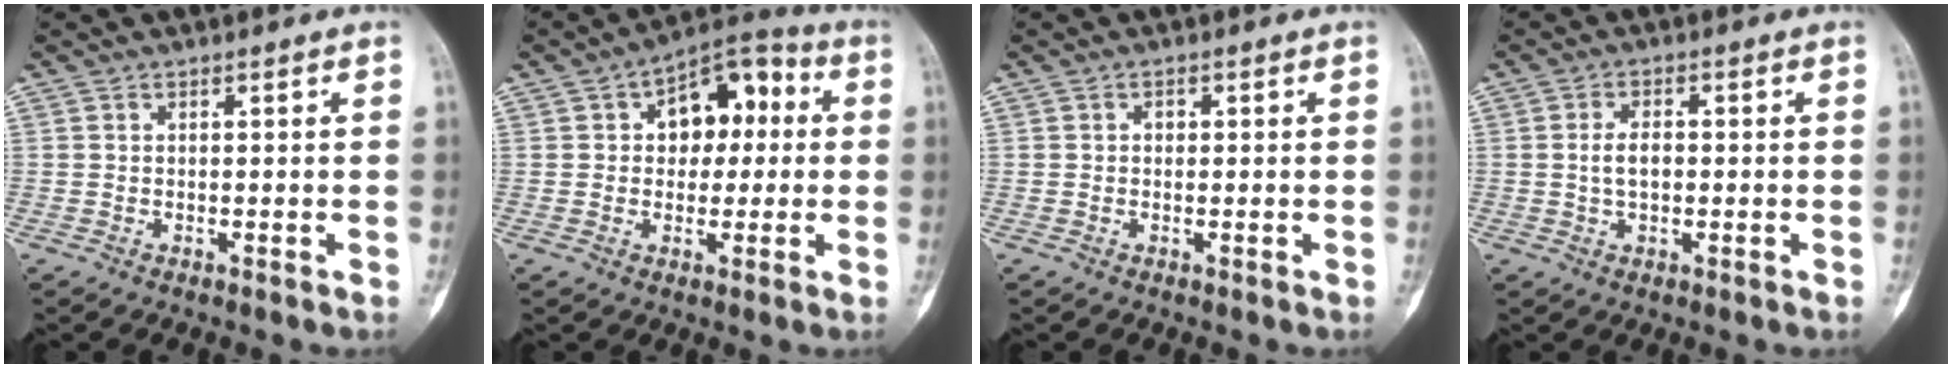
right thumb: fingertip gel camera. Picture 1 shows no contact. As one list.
[{"total": 11.7, "force": [2.0, 7.6, 8.7], "torque": [-0.081, 0.031, 0.020]}, {"total": 0.9, "force": [0.1, 0.8, 0.4], "torque": [-0.002, 0.004, -0.001]}, {"total": 3.8, "force": [-0.3, 2.2, 3.2], "torque": [-0.060, 0.009, -0.005]}]